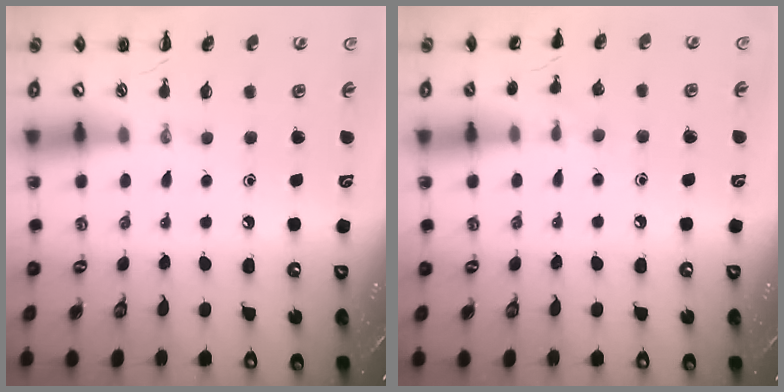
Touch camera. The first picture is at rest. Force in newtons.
{"total": 7.0, "press": 6.7, "slide": 2.1}